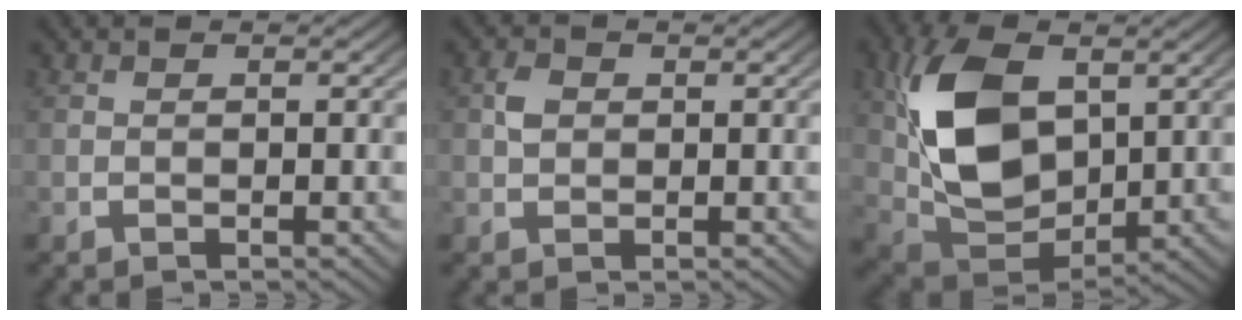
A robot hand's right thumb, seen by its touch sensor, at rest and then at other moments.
{"total": 1.7, "force": [0.4, 1.4, 1.0], "torque": [-0.022, -0.004, 0.009]}
{"total": 11.2, "force": [1.3, 7.0, 8.6], "torque": [-0.201, -0.029, 0.036]}